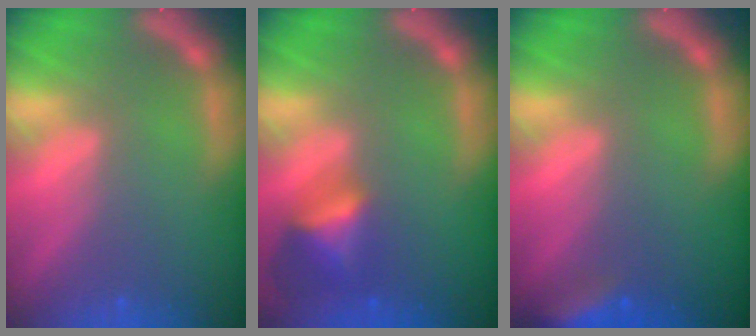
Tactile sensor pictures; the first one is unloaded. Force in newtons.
{"total": 4.0}
{"total": 4.0}